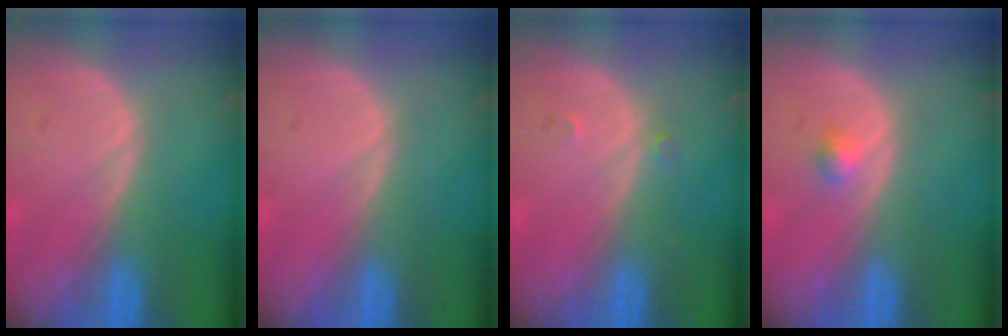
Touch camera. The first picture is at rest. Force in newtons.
{"total": 0.0}
{"total": 0.9, "press": 0.7, "slide": 0.5}
{"total": 1.5, "press": 1.3, "slide": 0.8}